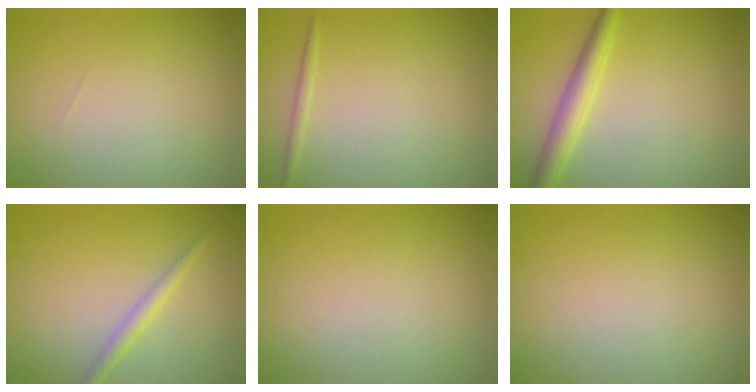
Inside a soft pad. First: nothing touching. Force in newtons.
{"total": 0.7, "press": 0.7, "slide": 0.0}
{"total": 2.8, "press": 2.8, "slide": 0.1}
{"total": 1.6, "press": 1.6, "slide": 0.1}
{"total": 0.0}
{"total": 0.0}